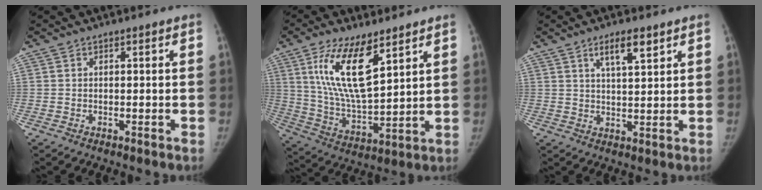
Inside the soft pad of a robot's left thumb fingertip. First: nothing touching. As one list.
[{"total": 15.7, "force": [7.7, 5.7, 12.5], "torque": [-0.221, -0.041, 0.155]}, {"total": 5.6, "force": [3.3, 1.6, 4.2], "torque": [-0.063, -0.018, 0.057]}]